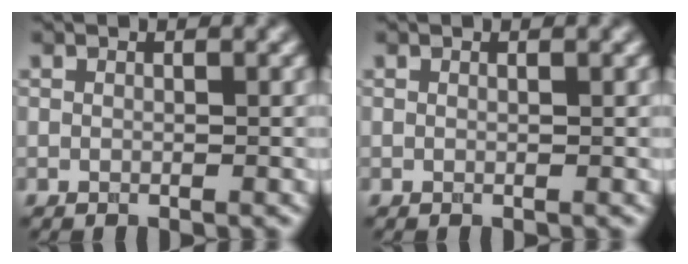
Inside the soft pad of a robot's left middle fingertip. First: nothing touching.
{"total": 0.0}